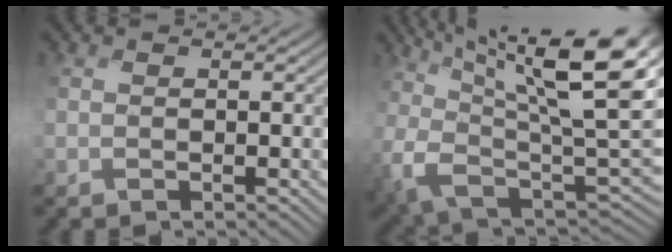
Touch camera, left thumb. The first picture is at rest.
{"total": 15.1, "force": [3.7, 7.1, 12.8], "torque": [-0.241, -0.007, 0.070]}